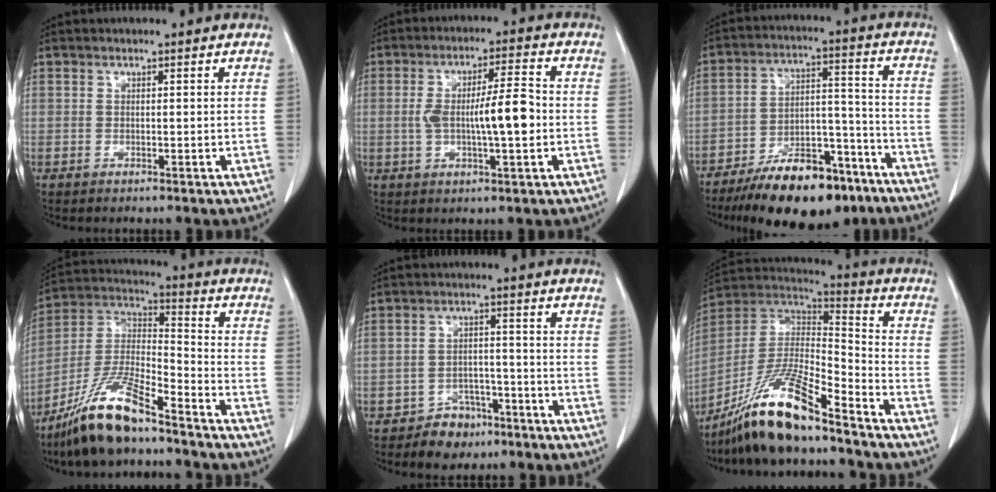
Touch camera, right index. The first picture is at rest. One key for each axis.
{"total": 9.0, "fx": -0.8, "fy": 1.4, "fz": 8.8, "tx": -0.155, "ty": 0.010, "tz": -0.014}
{"total": 17.4, "fx": -12.9, "fy": 6.1, "fz": 10.0, "tx": -0.149, "ty": 0.029, "tz": -0.208}
{"total": 14.2, "fx": -10.7, "fy": 2.4, "fz": 9.1, "tx": -0.187, "ty": -0.003, "tz": -0.198}
{"total": 4.7, "fx": -3.2, "fy": 3.1, "fz": 1.4, "tx": -0.020, "ty": 0.009, "tz": -0.044}
{"total": 17.9, "fx": -13.6, "fy": 2.3, "fz": 11.3, "tx": -0.237, "ty": -0.010, "tz": -0.254}